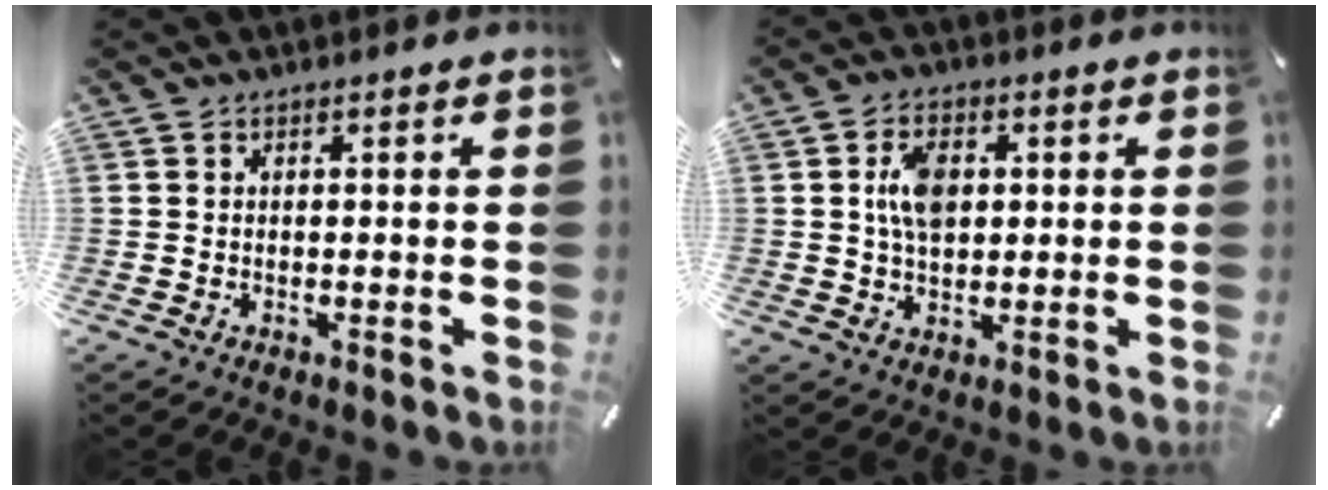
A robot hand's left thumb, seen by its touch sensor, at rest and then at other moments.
{"total": 7.5, "force": [1.4, 5.0, 5.4], "torque": [-0.110, 0.002, 0.019]}